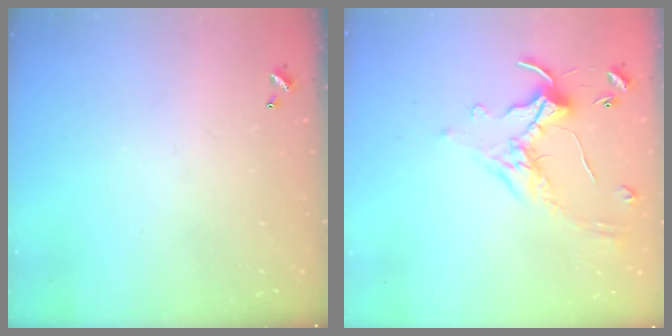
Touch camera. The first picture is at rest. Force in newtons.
{"total": 1.4, "press": 1.3, "slide": 0.6}